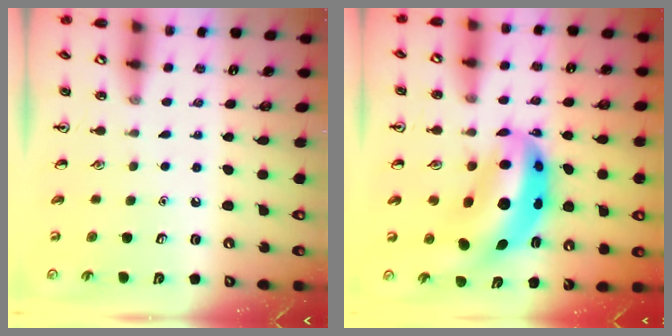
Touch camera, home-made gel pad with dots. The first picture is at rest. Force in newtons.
{"total": 13.3, "press": 12.8, "slide": 3.7}